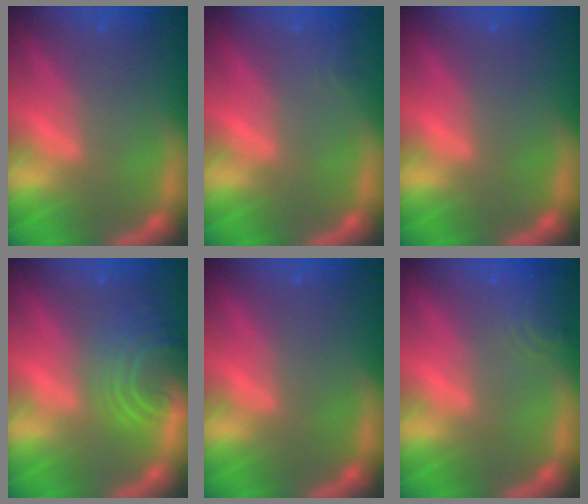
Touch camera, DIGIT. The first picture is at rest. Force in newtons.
{"total": 0.9}
{"total": 0.0}
{"total": 6.1}
{"total": 0.0}
{"total": 2.9}